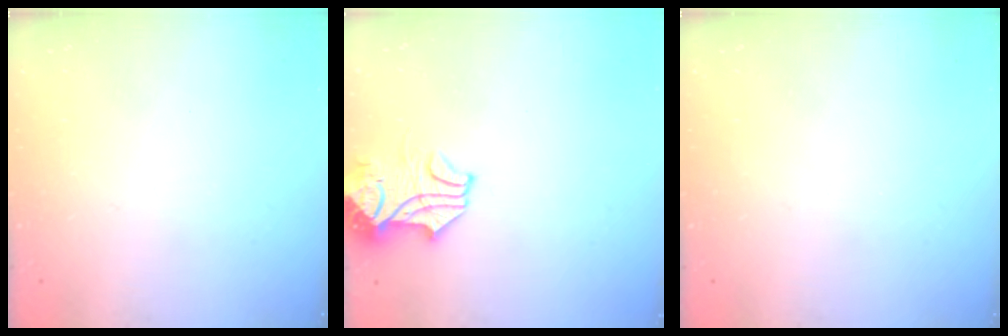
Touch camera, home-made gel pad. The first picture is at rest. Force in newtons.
{"total": 4.2, "press": 4.1, "slide": 0.8}
{"total": 0.0}